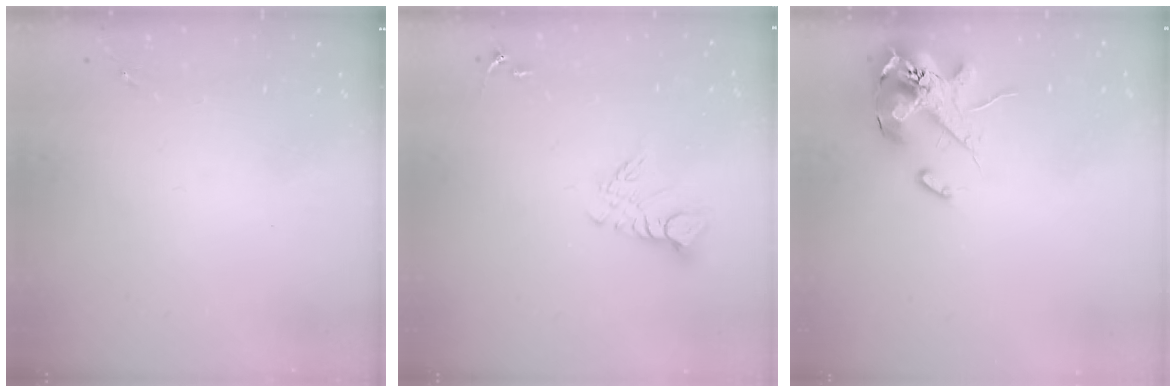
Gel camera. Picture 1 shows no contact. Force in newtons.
{"total": 9.3, "press": 9.3, "slide": 0.9}
{"total": 14.7, "press": 14.5, "slide": 2.1}